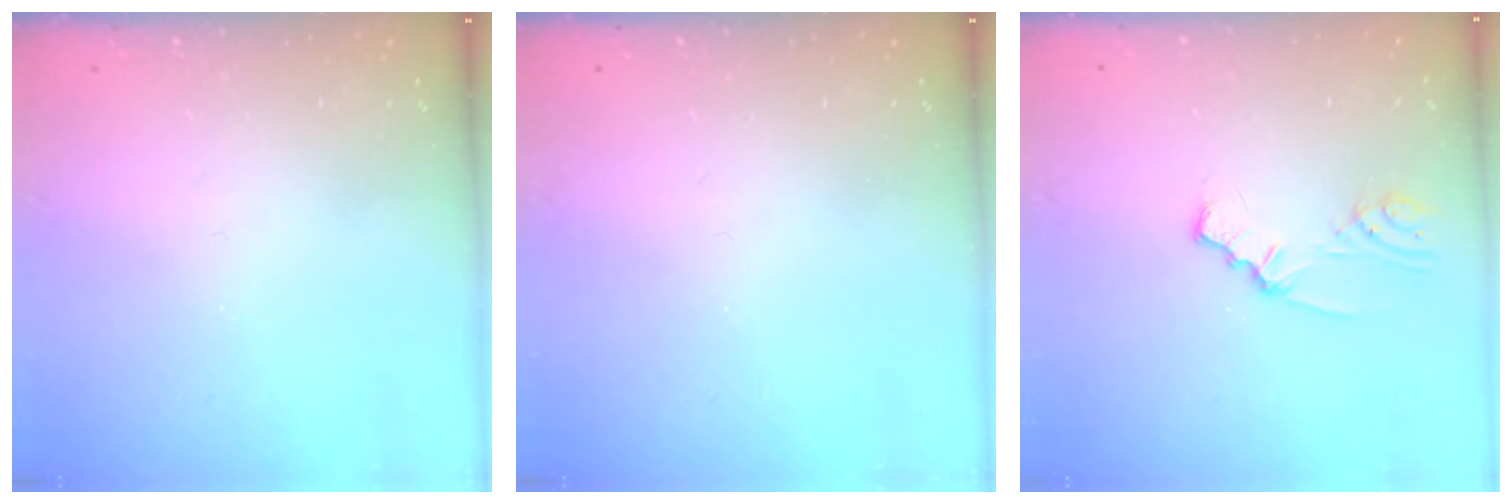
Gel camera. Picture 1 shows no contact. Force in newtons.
{"total": 0.0}
{"total": 2.1, "press": 2.1, "slide": 0.2}